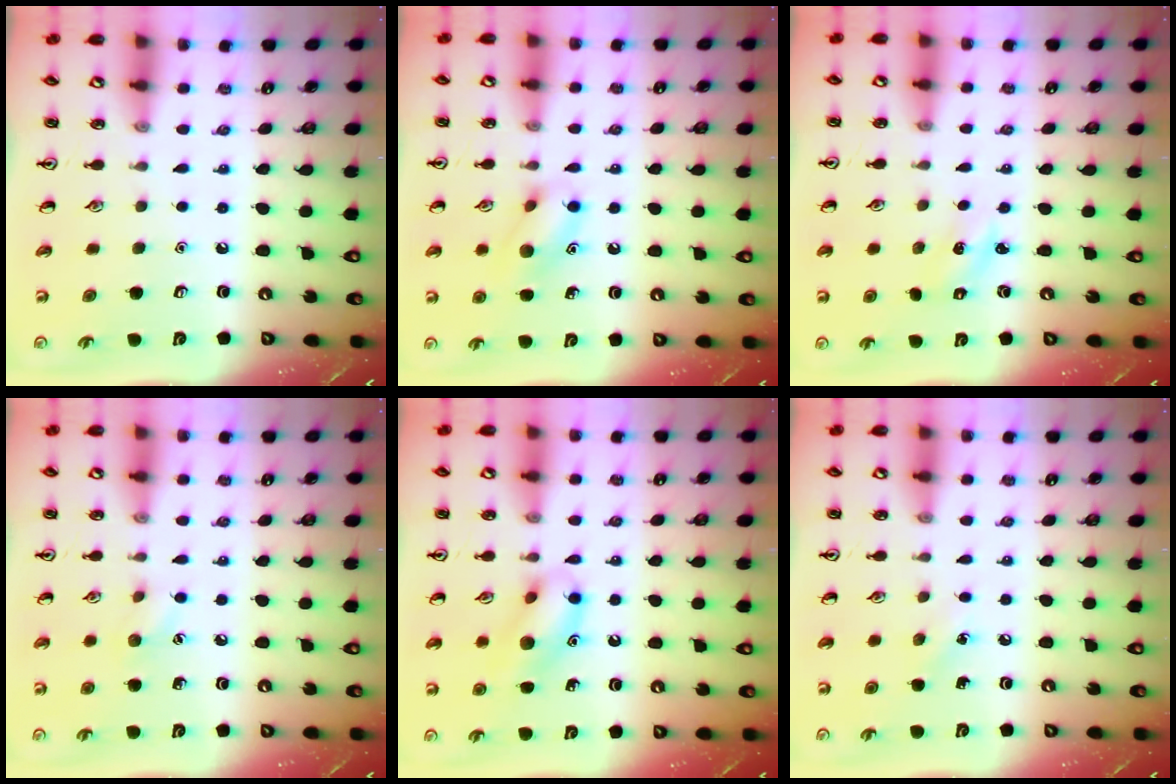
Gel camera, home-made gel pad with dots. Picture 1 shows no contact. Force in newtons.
{"total": 10.4, "press": 10.3, "slide": 1.6}
{"total": 1.4, "press": 1.3, "slide": 0.5}
{"total": 6.3, "press": 6.0, "slide": 1.9}
{"total": 11.5, "press": 11.3, "slide": 2.2}
{"total": 4.9, "press": 4.6, "slide": 1.7}